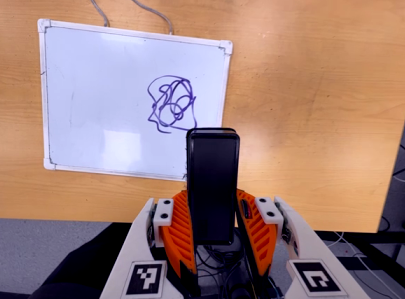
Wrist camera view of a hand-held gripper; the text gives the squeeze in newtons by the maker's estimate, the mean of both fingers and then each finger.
{"total": 5.4, "left": 3.7, "right": 7.2}